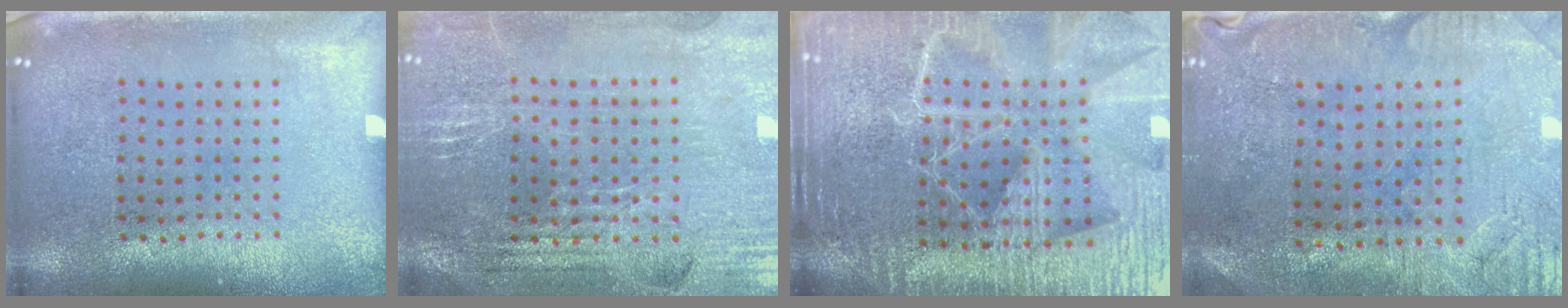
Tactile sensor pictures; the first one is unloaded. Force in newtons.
{"total": 2.9, "press": 2.9, "slide": 0.5}
{"total": 5.7, "press": 5.0, "slide": 2.7}
{"total": 0.6, "press": 0.5, "slide": 0.3}